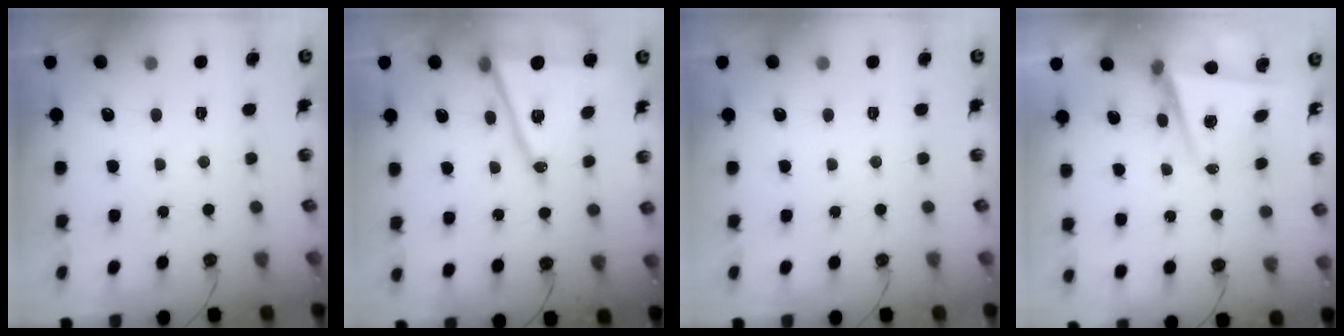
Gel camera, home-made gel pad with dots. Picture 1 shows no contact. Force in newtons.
{"total": 15.7, "press": 15.2, "slide": 3.7}
{"total": 0.0}
{"total": 5.6, "press": 5.1, "slide": 2.3}